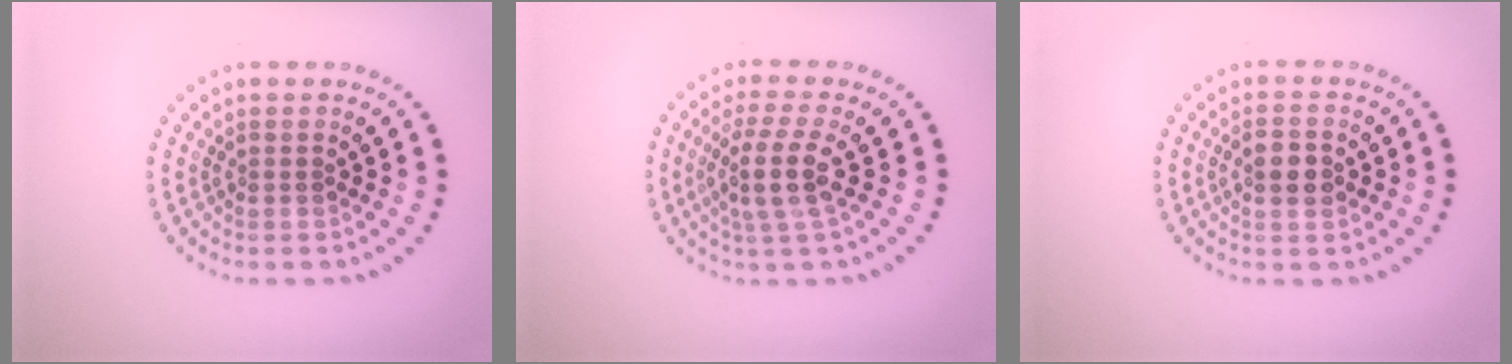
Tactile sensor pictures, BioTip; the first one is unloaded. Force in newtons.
{"total": 3.7, "press": 3.1, "slide": 2.1}
{"total": 2.2, "press": 2.2, "slide": 0.0}